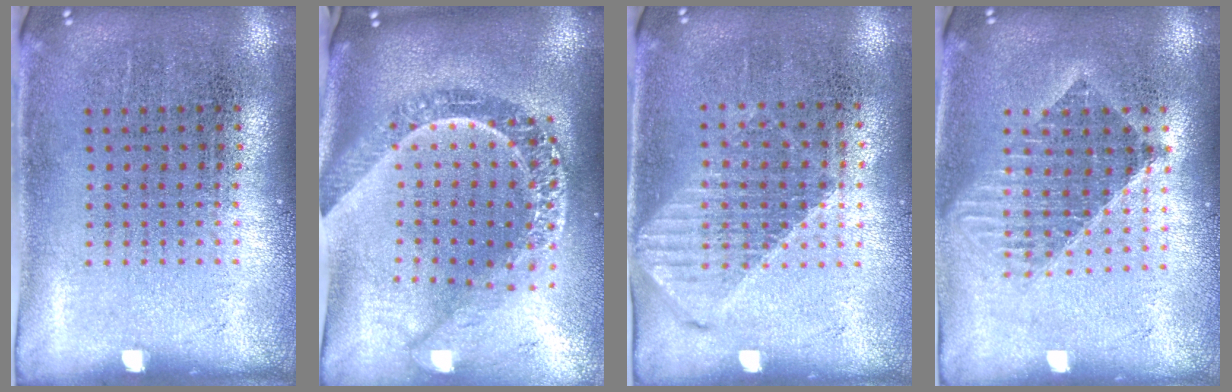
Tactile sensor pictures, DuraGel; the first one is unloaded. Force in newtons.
{"total": 2.9, "press": 2.2, "slide": 1.8}
{"total": 1.2, "press": 1.1, "slide": 0.5}
{"total": 1.6, "press": 1.4, "slide": 0.9}